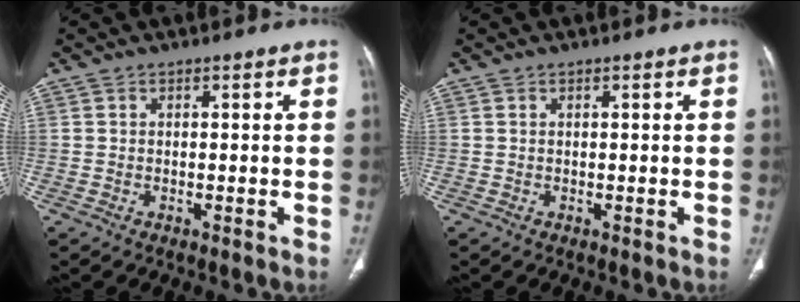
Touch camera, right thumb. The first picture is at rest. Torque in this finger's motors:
{"motor_torque": [0.00, 0.00, -0.04, 0.03, 0.01]}